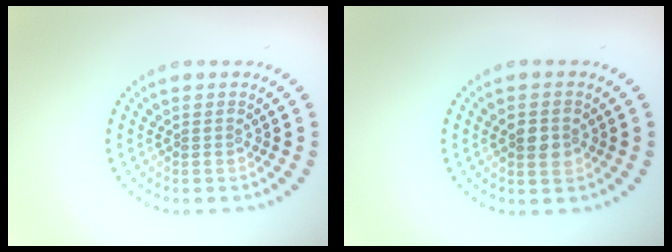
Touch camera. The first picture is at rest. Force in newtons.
{"total": 2.6, "press": 2.6, "slide": 0.1}